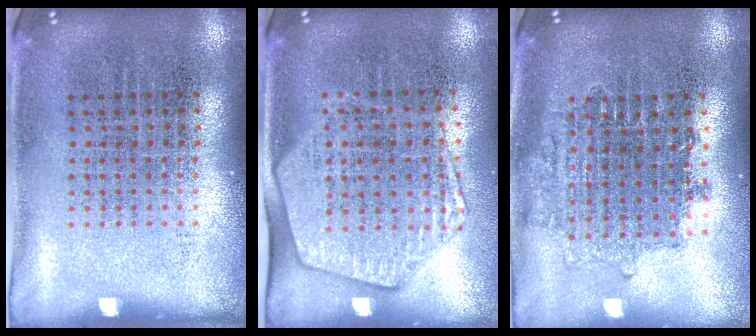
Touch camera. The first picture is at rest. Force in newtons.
{"total": 1.9, "press": 1.7, "slide": 0.9}
{"total": 1.6, "press": 1.3, "slide": 0.9}